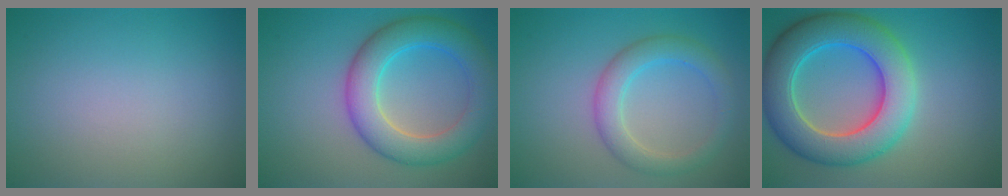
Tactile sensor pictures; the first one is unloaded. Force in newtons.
{"total": 6.7, "press": 6.7, "slide": 0.1}
{"total": 3.6, "press": 3.6, "slide": 0.2}
{"total": 9.4, "press": 9.4, "slide": 0.3}